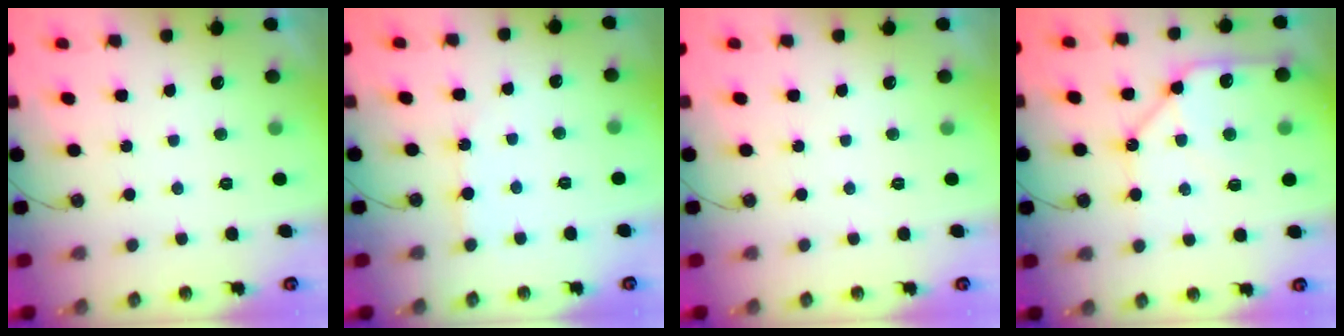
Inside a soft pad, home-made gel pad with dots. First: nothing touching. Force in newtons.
{"total": 3.3, "press": 3.3, "slide": 0.4}
{"total": 0.0}
{"total": 13.3, "press": 13.2, "slide": 1.6}